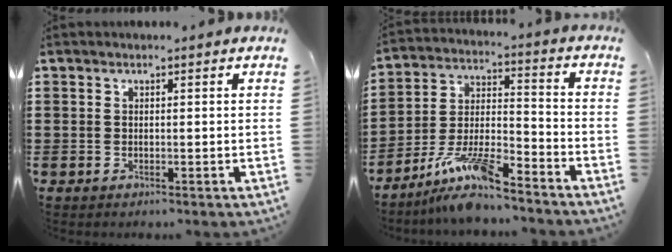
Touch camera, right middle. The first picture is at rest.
{"total": 10.1, "force": [-8.8, 1.3, 4.8], "torque": [-0.101, 0.010, -0.174]}